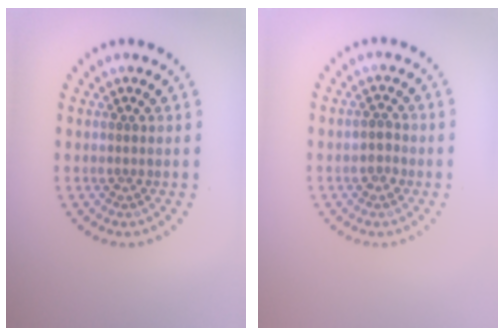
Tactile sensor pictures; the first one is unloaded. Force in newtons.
{"total": 0.9, "press": 0.9, "slide": 0.2}